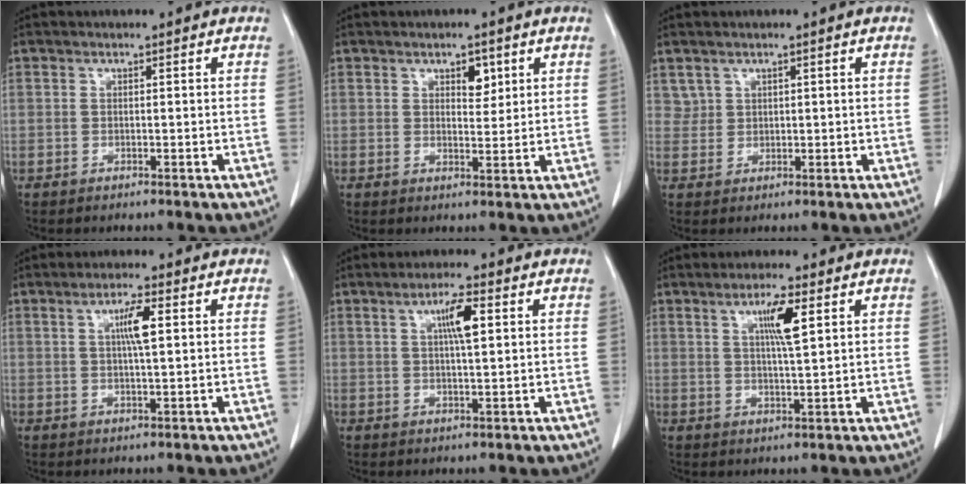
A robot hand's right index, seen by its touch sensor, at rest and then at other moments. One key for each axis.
{"total": 3.0, "fx": 1.5, "fy": 1.5, "fz": 2.1, "tx": -0.027, "ty": -0.003, "tz": 0.024}
{"total": 1.9, "fx": 1.2, "fy": 1.4, "fz": 0.0, "tx": 0.007, "ty": 0.005, "tz": 0.021}
{"total": 4.5, "fx": 1.1, "fy": 0.4, "fz": 4.3, "tx": -0.078, "ty": 0.000, "tz": 0.020}
{"total": 5.2, "fx": 1.6, "fy": 0.6, "fz": 4.9, "tx": -0.087, "ty": 0.003, "tz": 0.027}
{"total": 5.7, "fx": 2.2, "fy": 0.3, "fz": 5.3, "tx": -0.092, "ty": -0.002, "tz": 0.038}